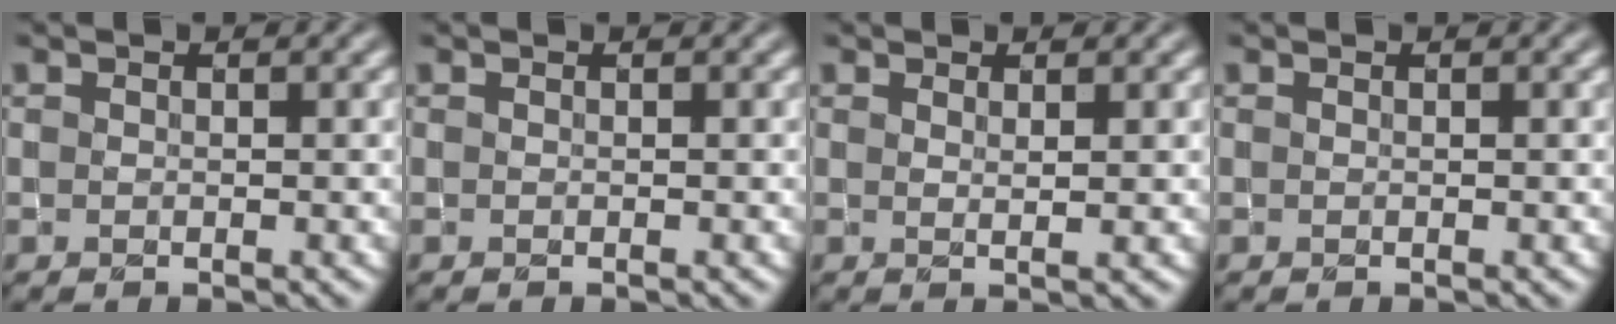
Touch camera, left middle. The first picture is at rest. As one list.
[{"total": 0.0}, {"total": 1.0, "force": [0.5, 0.2, 0.8], "torque": [-0.010, -0.001, 0.008]}, {"total": 0.0}]